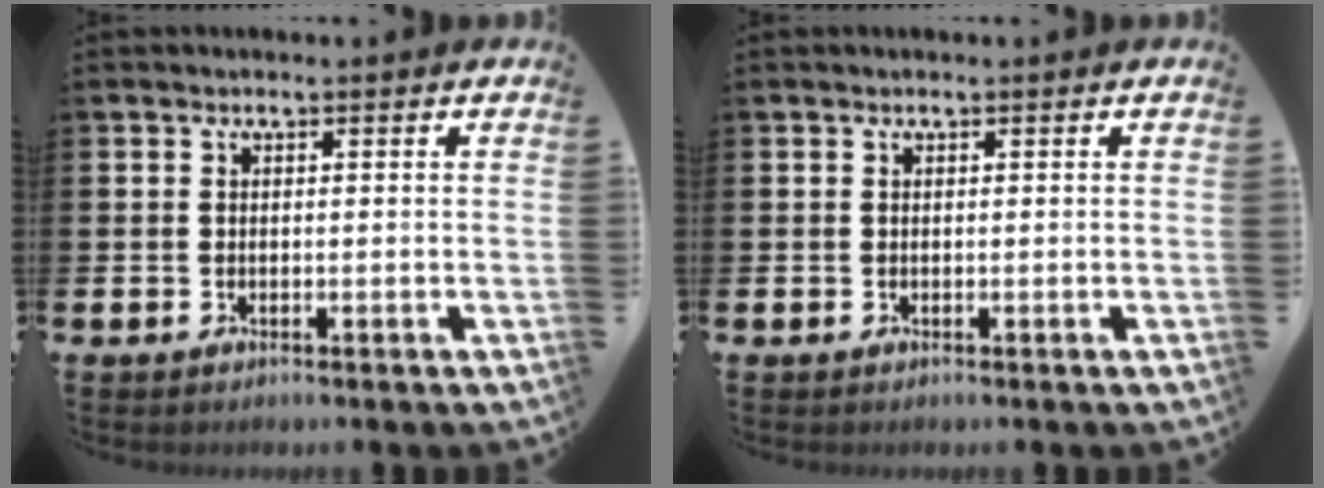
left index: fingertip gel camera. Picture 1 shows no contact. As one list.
[{"total": 0.0}]